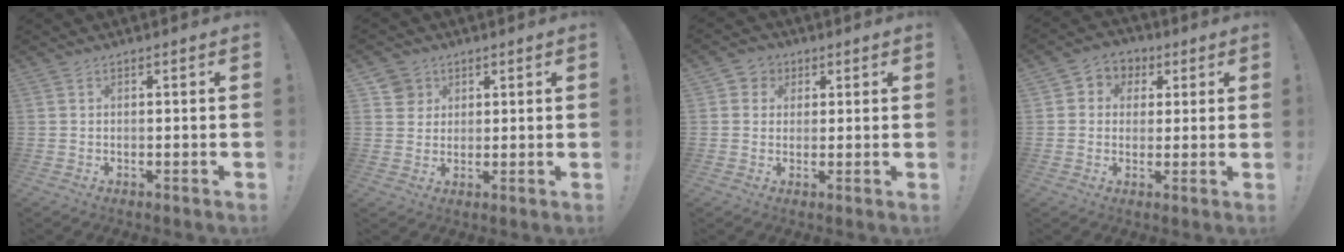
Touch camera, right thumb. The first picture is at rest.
{"total": 5.2, "force": [2.4, 4.5, 0.5], "torque": [-0.013, -0.006, 0.048]}
{"total": 4.3, "force": [0.8, 4.1, 1.0], "torque": [-0.015, 0.000, 0.014]}
{"total": 5.9, "force": [0.1, 5.7, 1.4], "torque": [-0.011, 0.006, 0.005]}